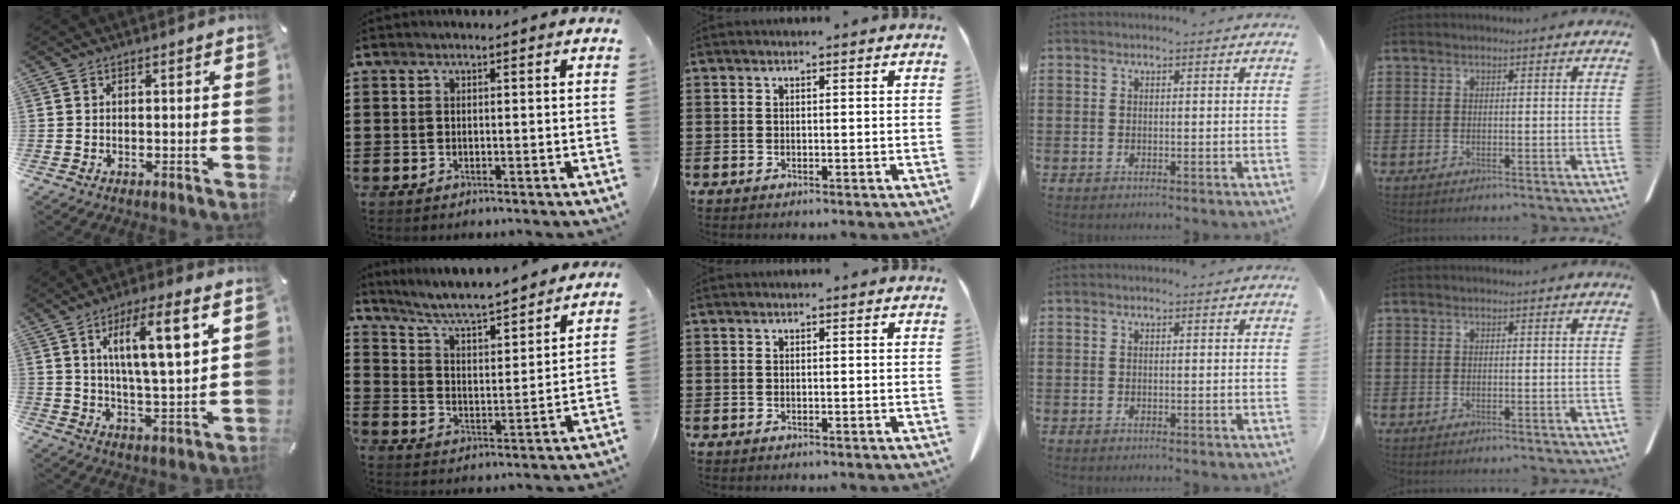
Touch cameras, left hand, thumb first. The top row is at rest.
{"thumb": {"total": 12.8, "force": [6.0, 3.0, 10.9], "torque": [-0.181, -0.011, 0.094]}, "index": {"total": 5.6, "force": [5.0, 0.2, 2.4], "torque": [-0.068, -0.039, 0.080]}}